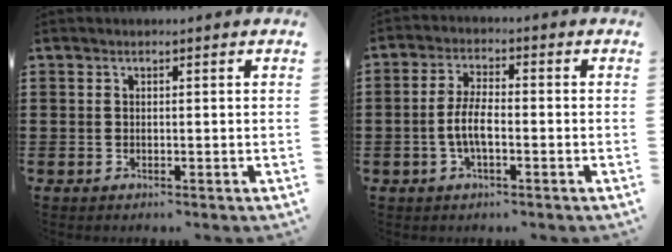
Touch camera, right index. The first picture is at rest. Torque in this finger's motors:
{"motor_torque": [2.14, 0.00, 0.55, 0.13]}